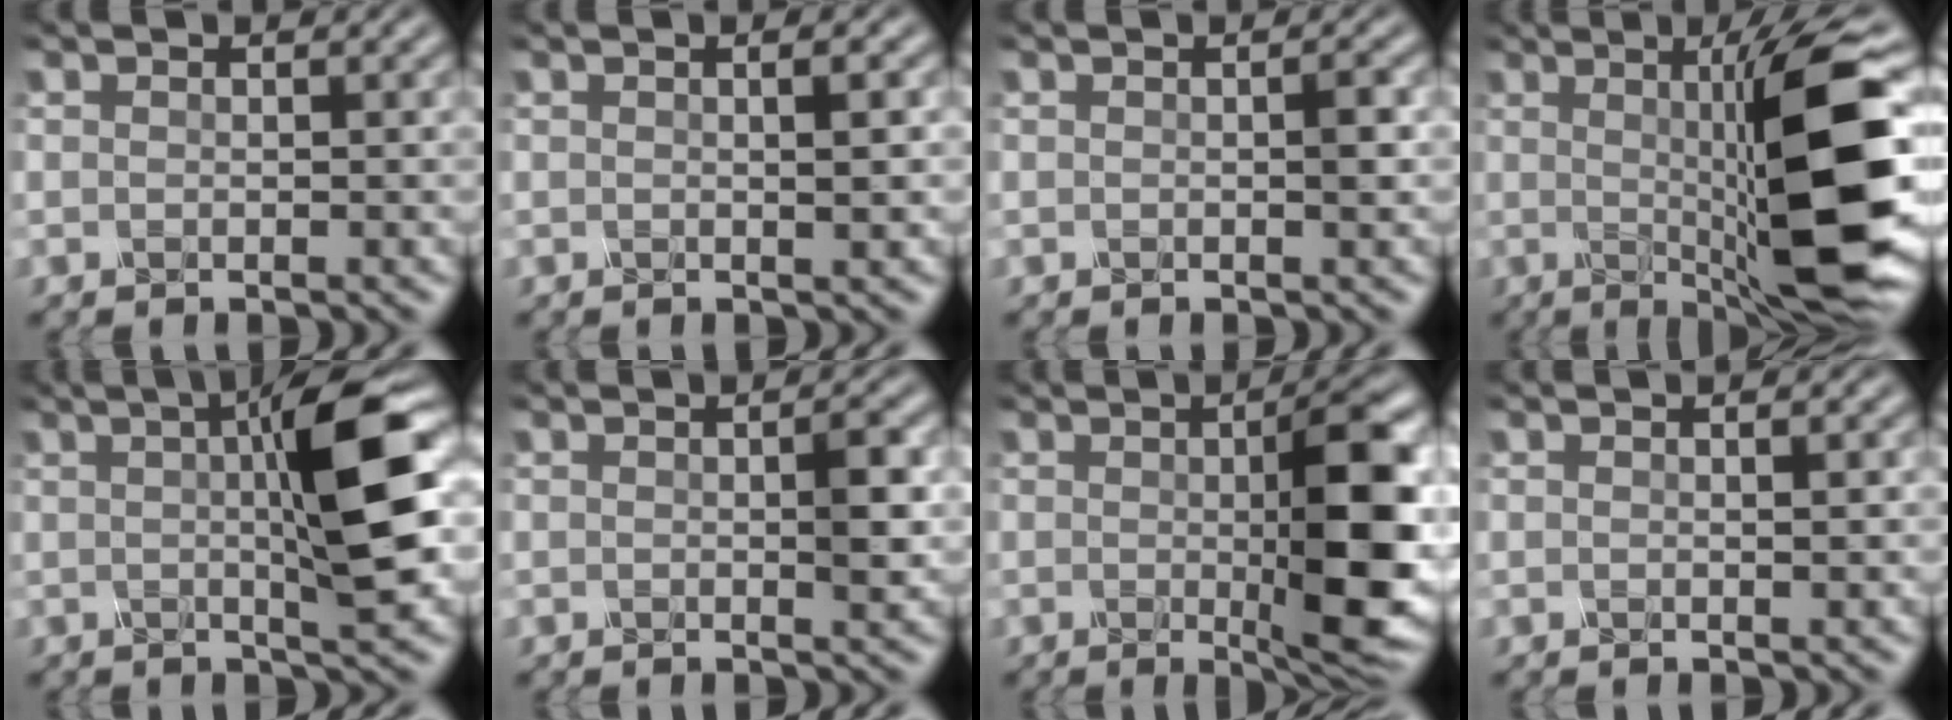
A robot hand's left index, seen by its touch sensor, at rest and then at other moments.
{"total": 1.8, "force": [0.2, 0.4, 1.7], "torque": [-0.023, 0.005, 0.000]}
{"total": 1.1, "force": [0.0, 0.1, 1.1], "torque": [-0.017, 0.002, 0.000]}
{"total": 12.9, "force": [0.1, 2.0, 12.8], "torque": [-0.163, -0.001, 0.006]}
{"total": 9.1, "force": [1.4, 1.4, 8.8], "torque": [-0.118, 0.010, 0.019]}
{"total": 2.1, "force": [0.1, 0.3, 2.0], "torque": [-0.028, 0.000, 0.001]}
{"total": 9.2, "force": [0.0, 1.8, 9.0], "torque": [-0.113, -0.007, 0.004]}
{"total": 0.8, "force": [0.1, 0.1, 0.7], "torque": [-0.011, 0.002, 0.001]}